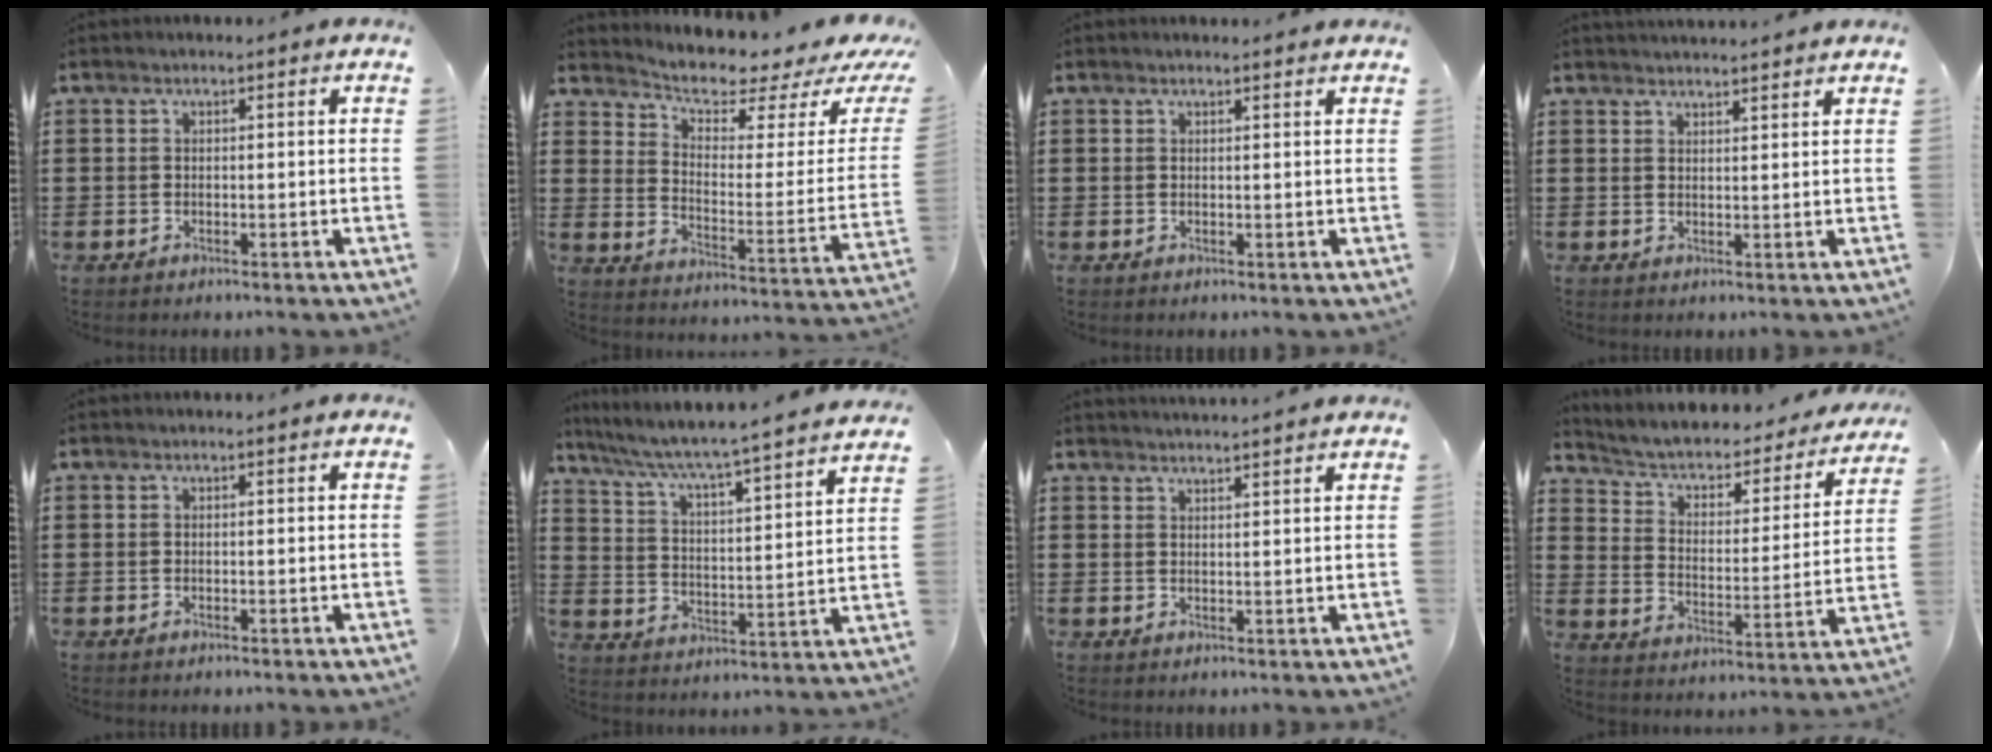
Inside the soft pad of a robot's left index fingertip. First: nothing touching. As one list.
[{"total": 4.2, "force": [3.7, 0.6, 1.9], "torque": [-0.060, -0.035, 0.058]}, {"total": 1.1, "force": [1.0, 0.0, 0.3], "torque": [-0.008, -0.002, 0.020]}, {"total": 2.1, "force": [2.1, -0.3, 0.0], "torque": [-0.005, -0.006, 0.041]}, {"total": 0.0}, {"total": 5.0, "force": [4.5, -0.7, 2.1], "torque": [-0.063, -0.047, 0.067]}, {"total": 2.2, "force": [2.1, -0.7, 0.0], "torque": [-0.006, -0.010, 0.042]}, {"total": 3.2, "force": [1.9, 1.8, 1.8], "torque": [-0.050, -0.020, 0.022]}]